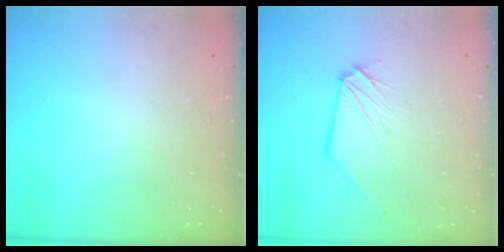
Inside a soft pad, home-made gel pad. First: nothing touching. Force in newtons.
{"total": 0.7, "press": 0.7, "slide": 0.1}